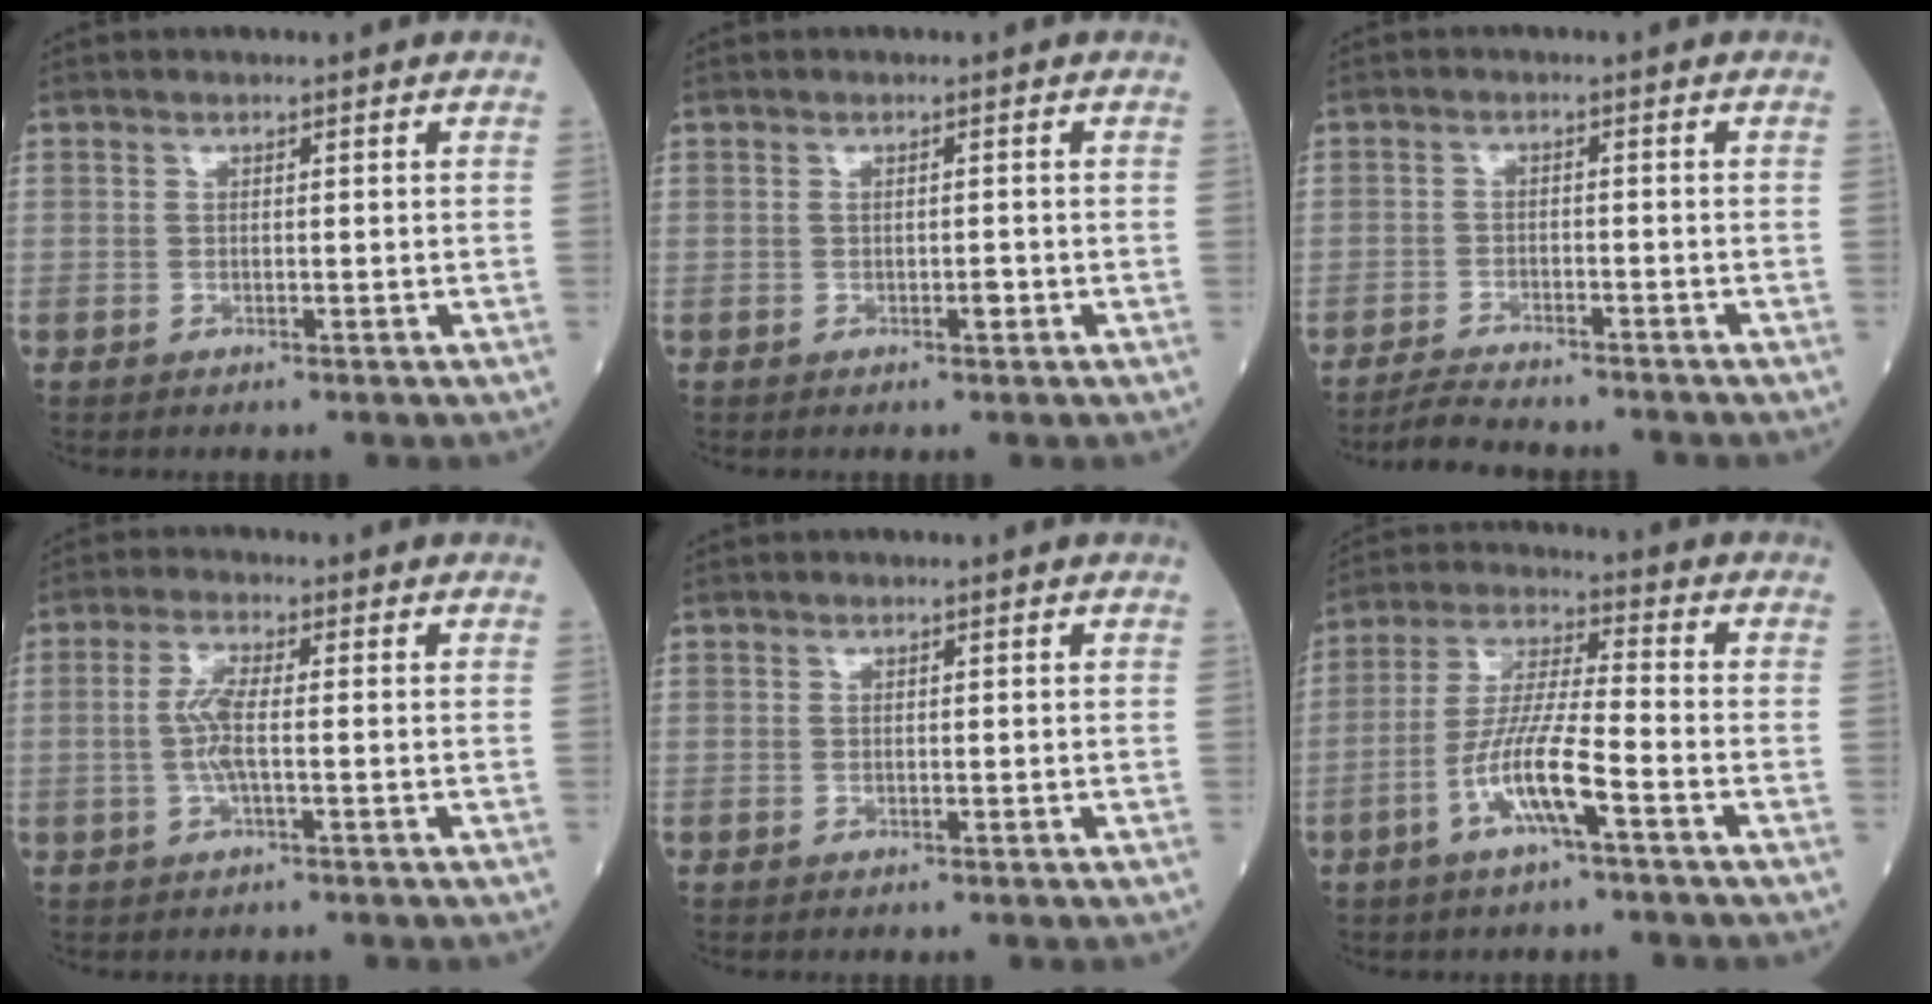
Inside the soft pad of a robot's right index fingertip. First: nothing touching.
{"total": 1.2, "force": [-0.3, 0.3, 1.2], "torque": [-0.021, -0.001, -0.004]}
{"total": 6.6, "force": [-6.2, 0.5, 2.1], "torque": [-0.035, -0.016, -0.102]}
{"total": 4.1, "force": [-0.3, 0.4, 4.1], "torque": [-0.093, 0.000, -0.009]}
{"total": 0.0}
{"total": 9.5, "force": [-4.1, 0.5, 8.6], "torque": [-0.174, 0.000, -0.082]}